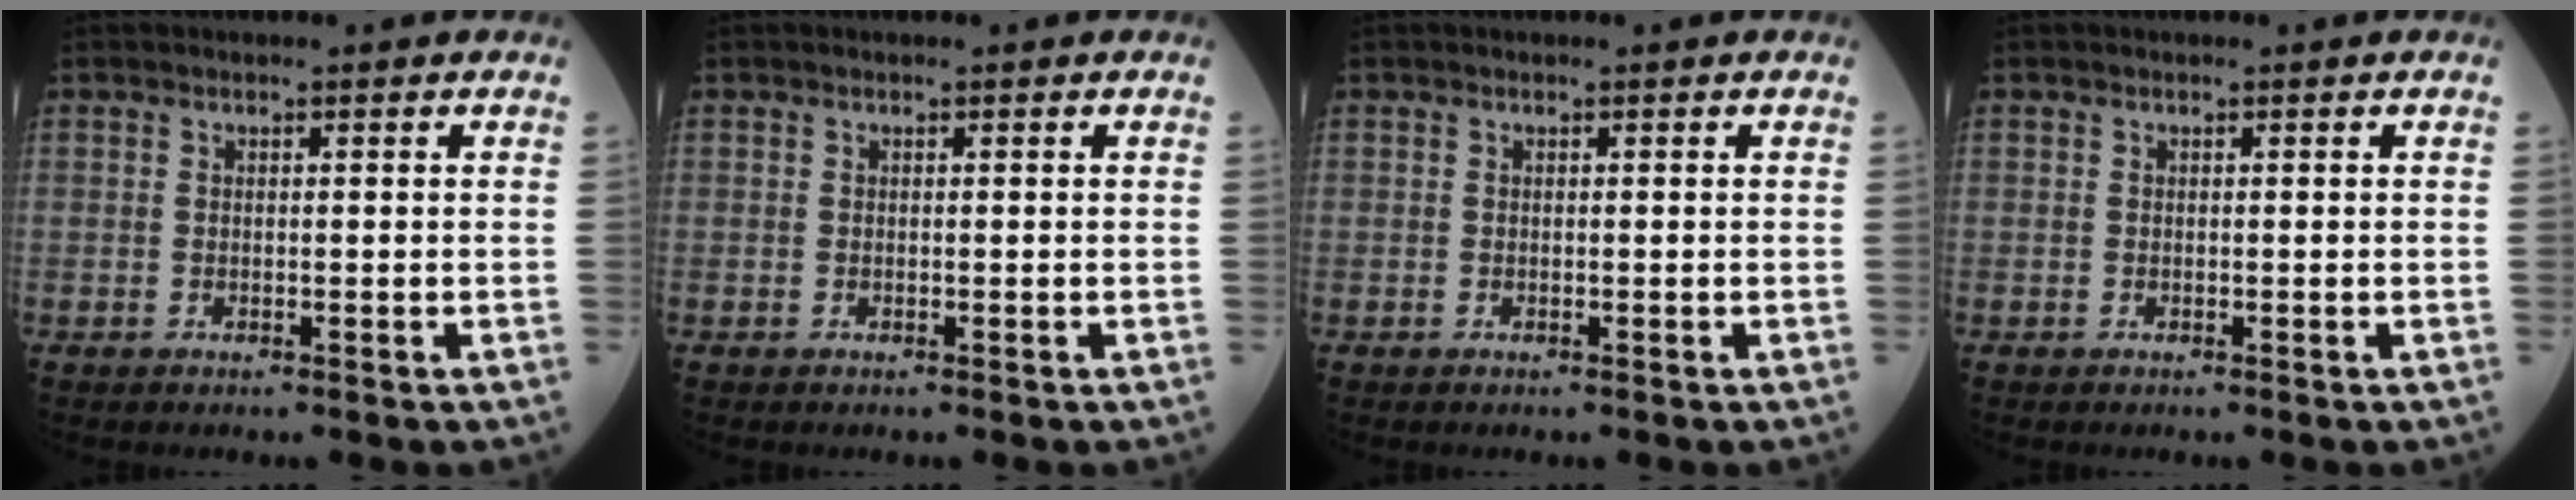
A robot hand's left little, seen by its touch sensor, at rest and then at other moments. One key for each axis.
{"total": 0.0}
{"total": 0.0}
{"total": 0.0}